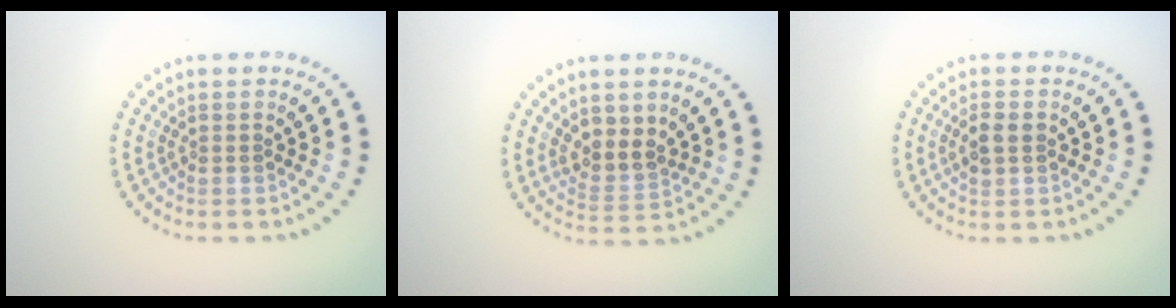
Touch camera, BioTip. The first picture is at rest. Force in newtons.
{"total": 3.0, "press": 2.6, "slide": 1.4}
{"total": 1.8, "press": 1.8, "slide": 0.3}